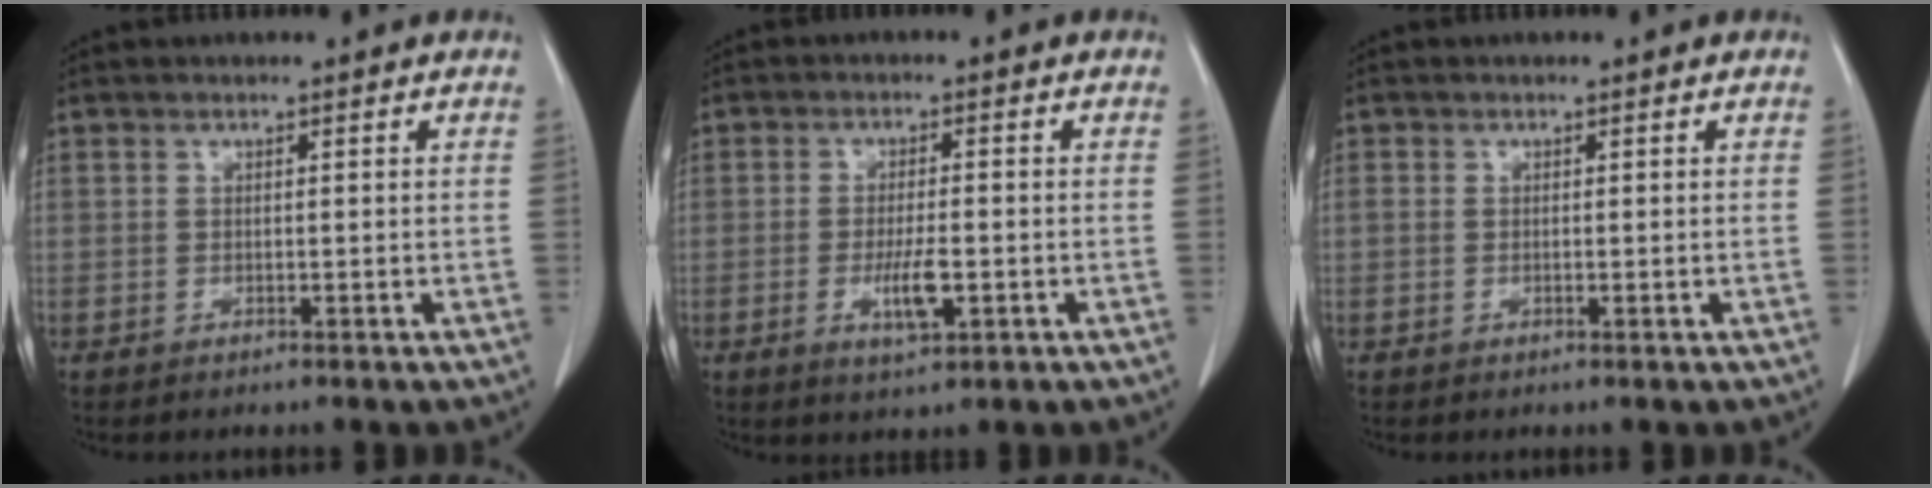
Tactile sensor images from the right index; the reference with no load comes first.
{"total": 5.0, "force": [-1.5, 1.0, 4.7], "torque": [-0.090, -0.006, -0.024]}
{"total": 0.7, "force": [-0.1, 0.4, 0.5], "torque": [-0.009, 0.000, -0.001]}